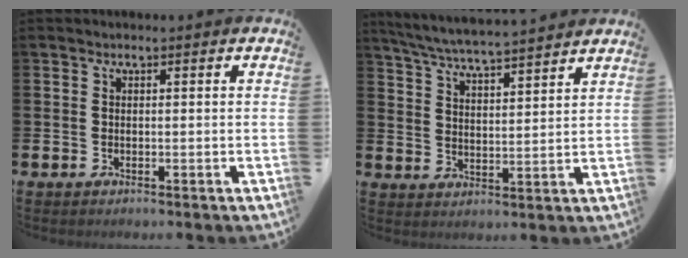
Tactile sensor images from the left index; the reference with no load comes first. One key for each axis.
{"total": 6.2, "fx": 6.0, "fy": -0.1, "fz": 1.5, "tx": -0.049, "ty": -0.042, "tz": 0.105}